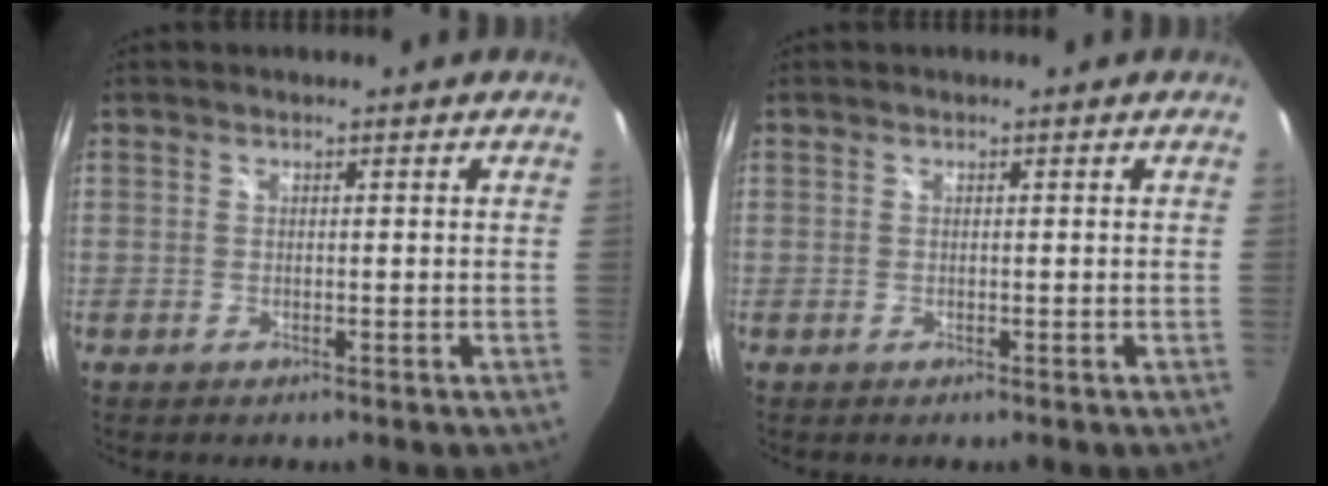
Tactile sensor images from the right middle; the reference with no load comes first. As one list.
[{"total": 0.0}]